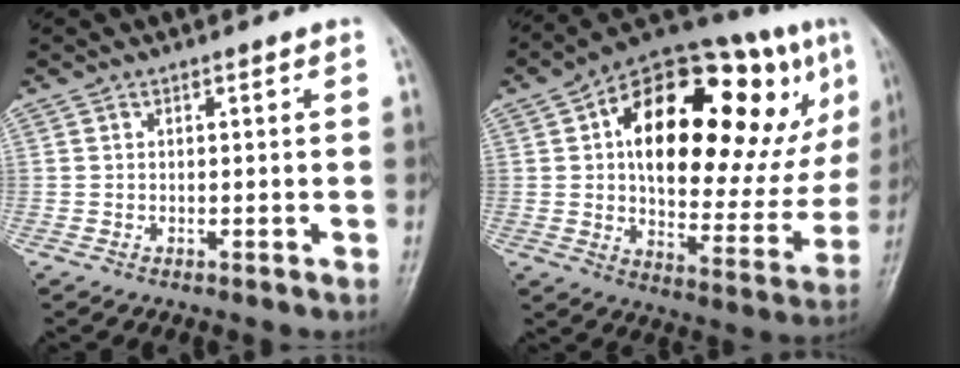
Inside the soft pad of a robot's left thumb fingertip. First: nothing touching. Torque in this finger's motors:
{"motor_torque": [2.50, 2.51, 1.45, -1.32, 0.26]}